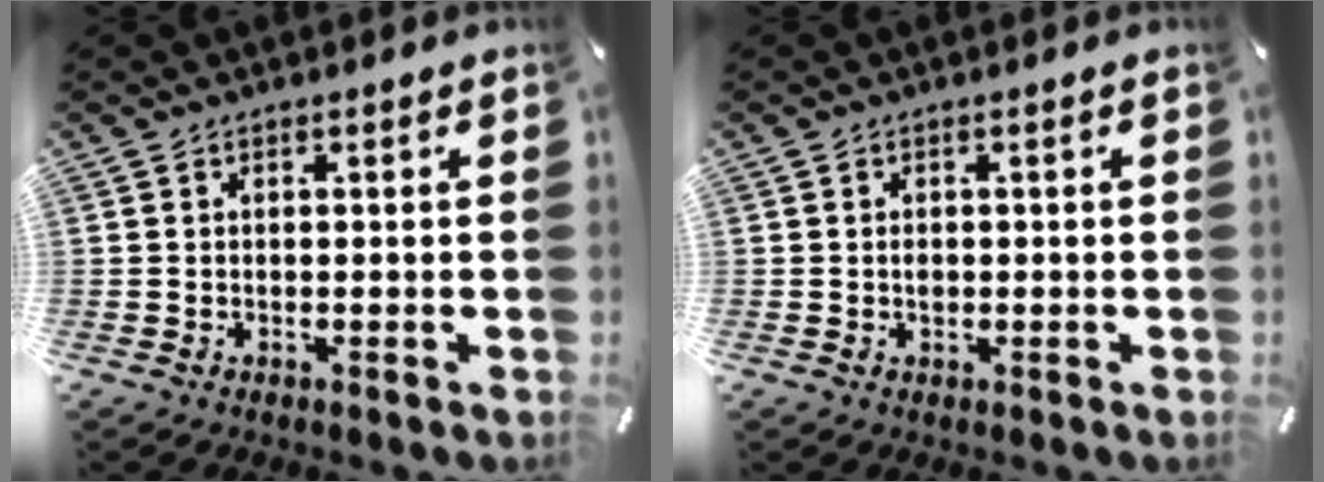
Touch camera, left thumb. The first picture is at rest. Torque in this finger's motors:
{"motor_torque": [0.07, 0.08, 0.24, 0.08, 0.00]}